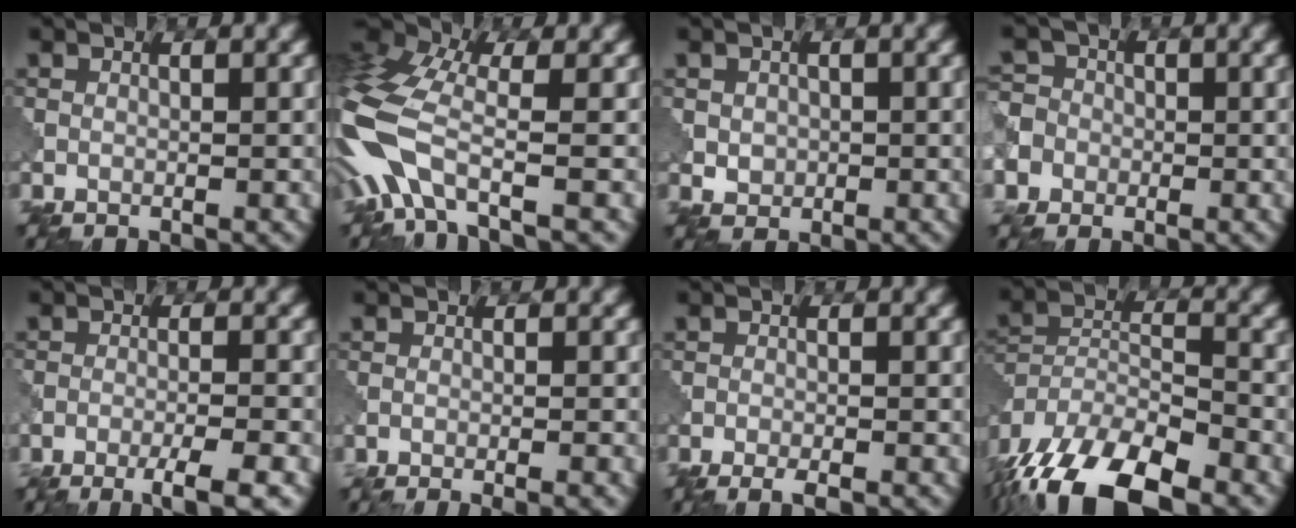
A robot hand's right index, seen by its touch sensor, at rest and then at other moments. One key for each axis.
{"total": 8.2, "fx": -2.8, "fy": 3.9, "fz": 6.7, "tx": -0.176, "ty": -0.009, "tz": -0.060}
{"total": 1.5, "fx": 0.0, "fy": 1.5, "fz": 0.2, "tx": -0.013, "ty": -0.002, "tz": 0.010}
{"total": 5.8, "fx": -2.8, "fy": 5.1, "fz": 0.6, "tx": -0.038, "ty": -0.009, "tz": -0.065}
{"total": 3.8, "fx": -2.9, "fy": 0.2, "fz": 2.4, "tx": -0.035, "ty": -0.003, "tz": -0.048}
{"total": 3.4, "fx": -1.3, "fy": 1.5, "fz": 2.8, "tx": -0.014, "ty": 0.000, "tz": -0.020}
{"total": 2.1, "fx": -1.7, "fy": 0.3, "fz": 1.1, "tx": -0.013, "ty": -0.001, "tz": -0.025}
{"total": 13.1, "fx": -10.5, "fy": 4.2, "fz": 6.6, "tx": -0.153, "ty": -0.024, "tz": -0.173}